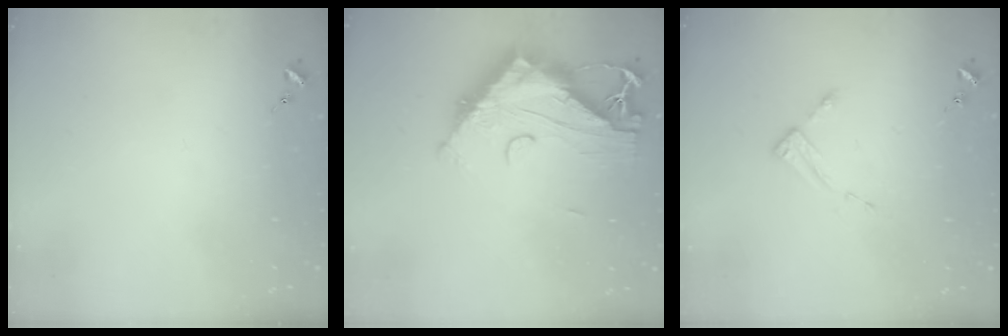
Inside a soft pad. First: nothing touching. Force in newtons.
{"total": 17.4, "press": 17.3, "slide": 1.6}
{"total": 2.6, "press": 2.6, "slide": 0.4}